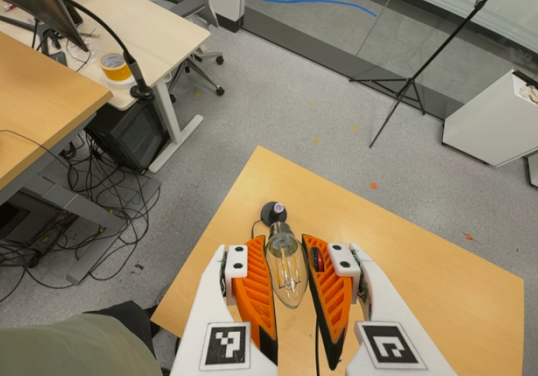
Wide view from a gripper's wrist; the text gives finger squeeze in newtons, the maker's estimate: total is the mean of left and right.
{"total": 19.5, "left": 21.0, "right": 18.1}